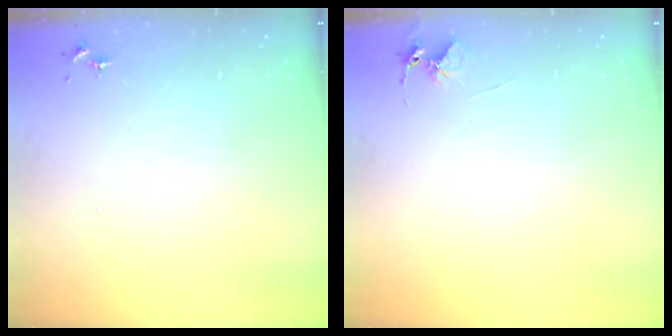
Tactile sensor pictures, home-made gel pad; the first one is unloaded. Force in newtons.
{"total": 4.9, "press": 4.9, "slide": 0.3}